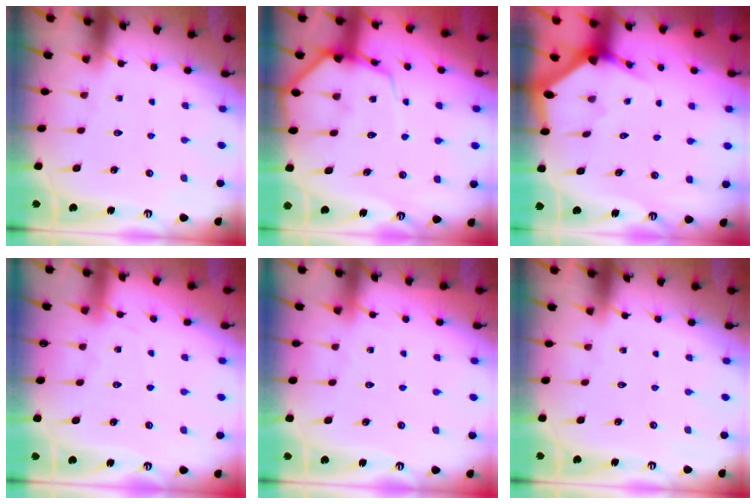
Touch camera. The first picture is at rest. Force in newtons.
{"total": 8.8, "press": 8.7, "slide": 1.0}
{"total": 3.0, "press": 3.0, "slide": 0.2}
{"total": 5.2, "press": 5.1, "slide": 0.7}
{"total": 4.3, "press": 4.3, "slide": 0.6}
{"total": 0.0}